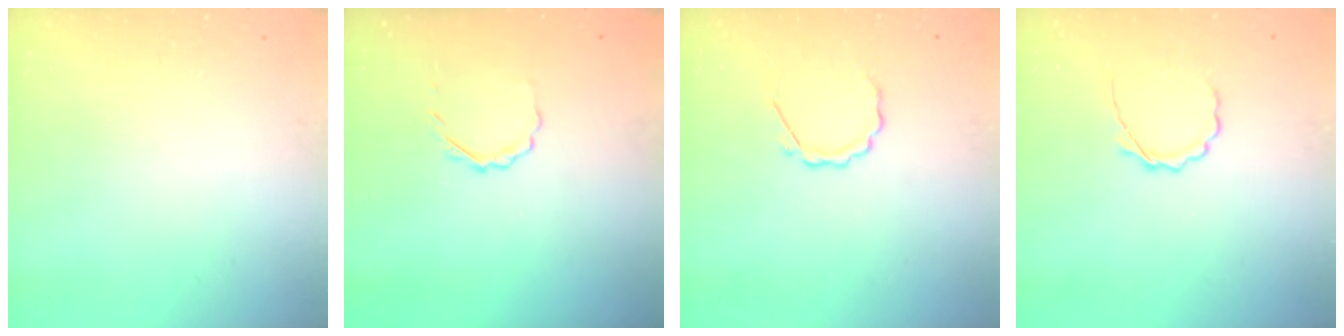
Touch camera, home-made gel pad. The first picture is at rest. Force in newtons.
{"total": 2.1, "press": 2.0, "slide": 0.8}
{"total": 3.9, "press": 3.7, "slide": 1.3}
{"total": 4.0, "press": 3.8, "slide": 1.1}